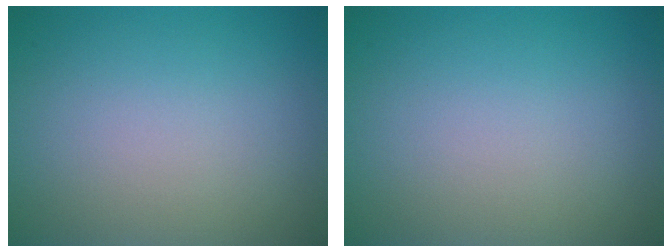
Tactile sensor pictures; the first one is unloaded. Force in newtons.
{"total": 0.0}